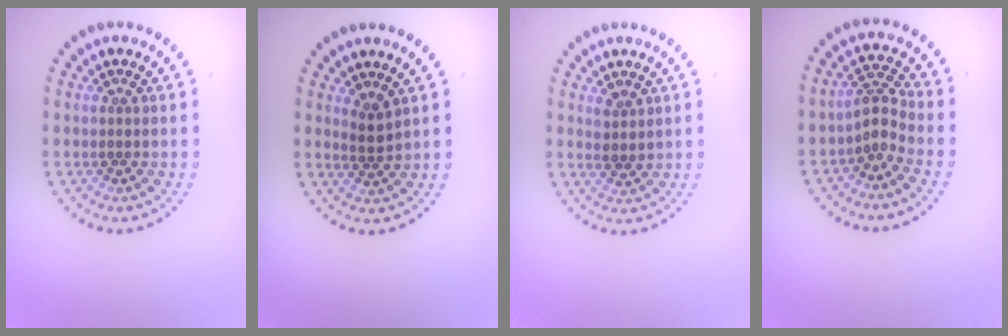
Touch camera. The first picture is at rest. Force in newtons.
{"total": 1.4, "press": 1.1, "slide": 0.9}
{"total": 1.5, "press": 1.3, "slide": 0.7}
{"total": 2.3, "press": 1.5, "slide": 1.7}